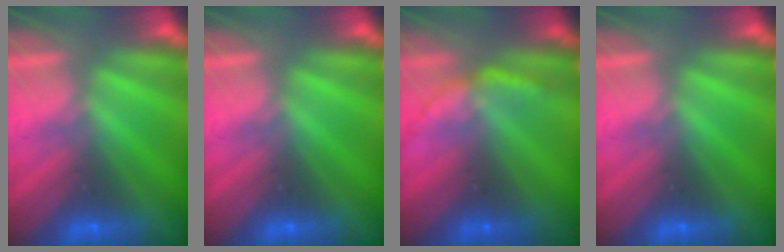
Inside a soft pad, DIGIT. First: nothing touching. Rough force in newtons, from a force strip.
{"total": 0.0}
{"total": 2.1}
{"total": 0.0}